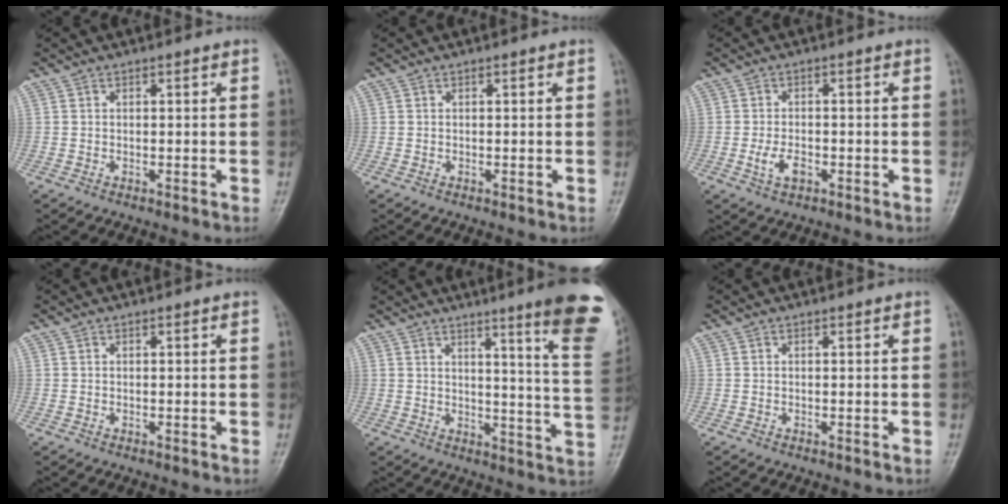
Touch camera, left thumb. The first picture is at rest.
{"total": 0.0}
{"total": 3.9, "force": [-1.4, 2.1, 2.9], "torque": [-0.057, 0.006, -0.023]}
{"total": 0.0}
{"total": 16.2, "force": [9.8, 0.9, 12.9], "torque": [-0.139, -0.061, 0.111]}
{"total": 0.0}